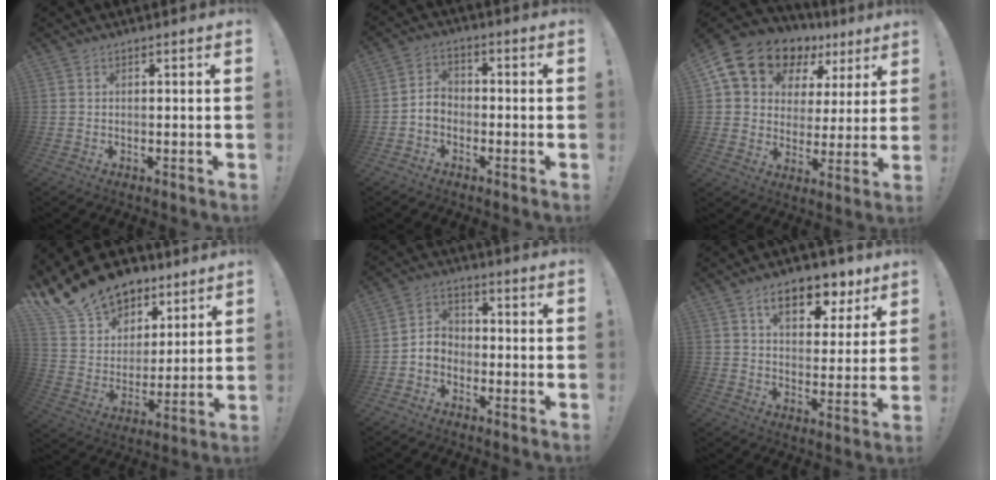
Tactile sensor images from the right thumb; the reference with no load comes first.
{"total": 4.6, "force": [-2.2, 3.4, 2.2], "torque": [-0.035, 0.014, -0.037]}
{"total": 13.0, "force": [8.4, 8.5, 5.3], "torque": [-0.098, -0.050, 0.158]}
{"total": 18.7, "force": [14.1, 11.2, 5.3], "torque": [-0.105, -0.096, 0.283]}
{"total": 5.5, "force": [-2.8, 4.3, 2.0], "torque": [-0.045, 0.023, -0.050]}
{"total": 11.6, "force": [7.0, 6.2, 6.9], "torque": [-0.091, -0.039, 0.121]}